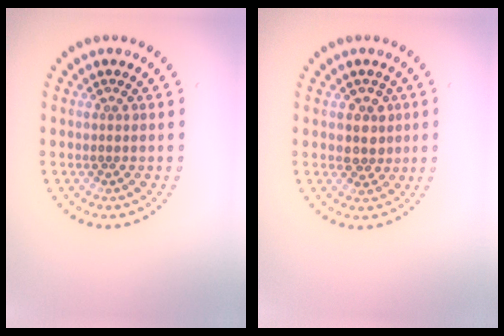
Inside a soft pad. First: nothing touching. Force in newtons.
{"total": 2.2, "press": 1.9, "slide": 1.0}